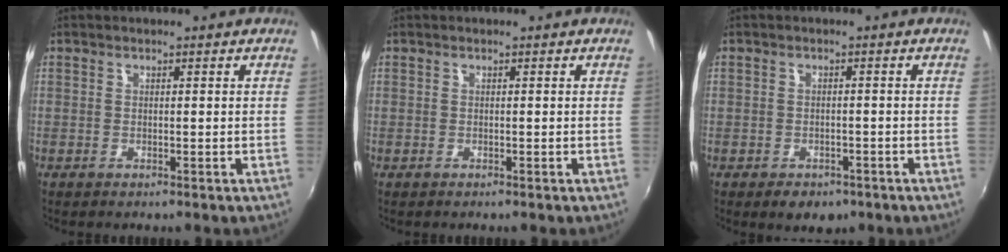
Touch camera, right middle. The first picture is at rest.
{"total": 0.0}
{"total": 4.0, "force": [-2.3, 2.9, 1.5], "torque": [-0.025, 0.002, -0.024]}